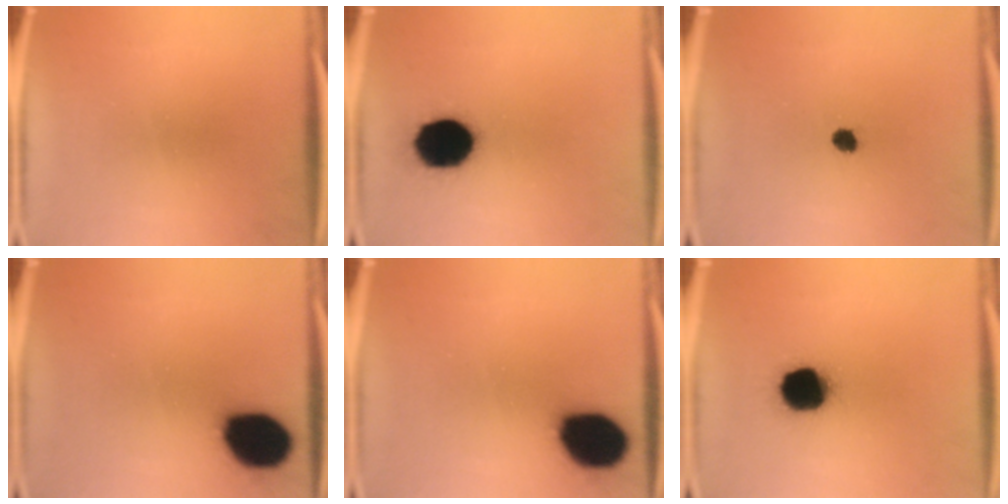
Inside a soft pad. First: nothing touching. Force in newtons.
{"total": 16.9}
{"total": 2.4}
{"total": 17.1}
{"total": 17.1}
{"total": 14.2}